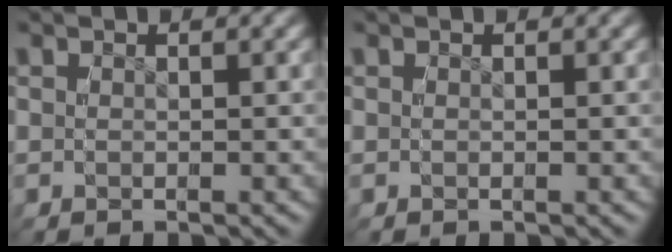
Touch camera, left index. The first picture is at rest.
{"total": 0.0}